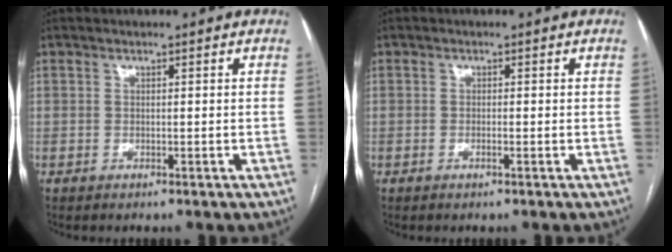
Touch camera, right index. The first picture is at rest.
{"total": 0.8, "force": [-0.4, 0.0, 0.7], "torque": [-0.016, 0.000, -0.004]}